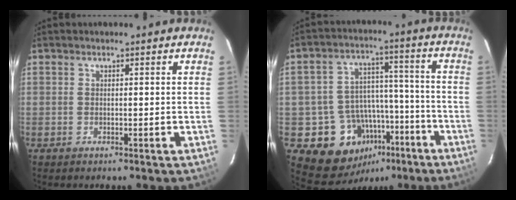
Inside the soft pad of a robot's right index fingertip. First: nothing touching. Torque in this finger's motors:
{"motor_torque": [0.65, -0.76, 0.08, -0.07]}